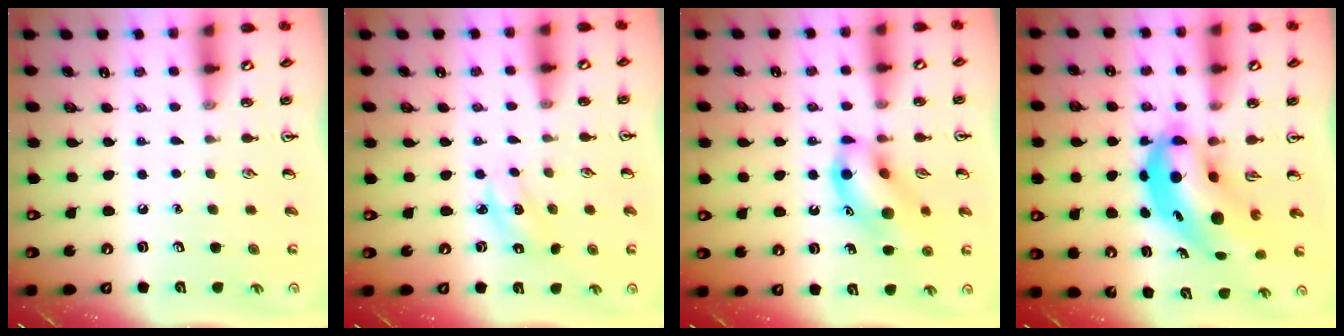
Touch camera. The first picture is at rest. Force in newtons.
{"total": 2.5, "press": 2.4, "slide": 0.5}
{"total": 12.6, "press": 12.5, "slide": 1.5}
{"total": 9.6, "press": 9.2, "slide": 2.7}